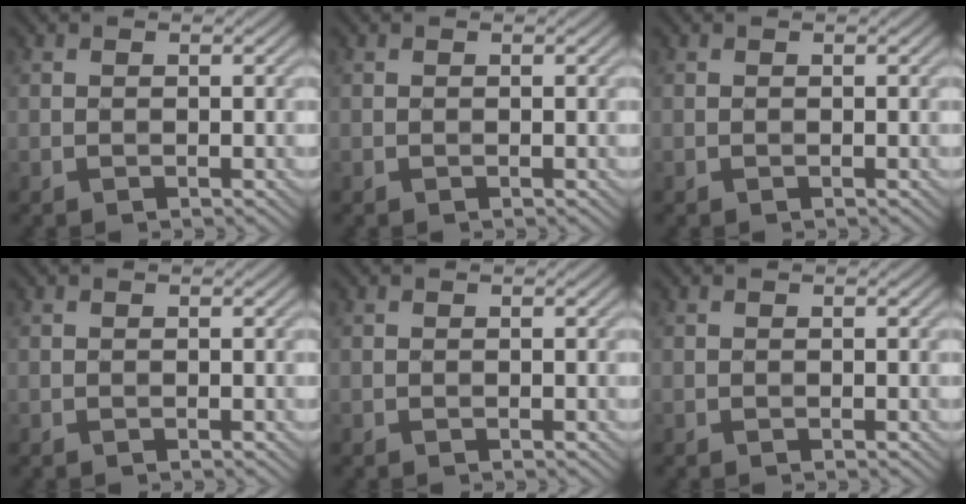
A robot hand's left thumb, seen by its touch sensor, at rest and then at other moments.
{"total": 0.0}
{"total": 0.0}
{"total": 0.0}
{"total": 0.0}
{"total": 0.0}